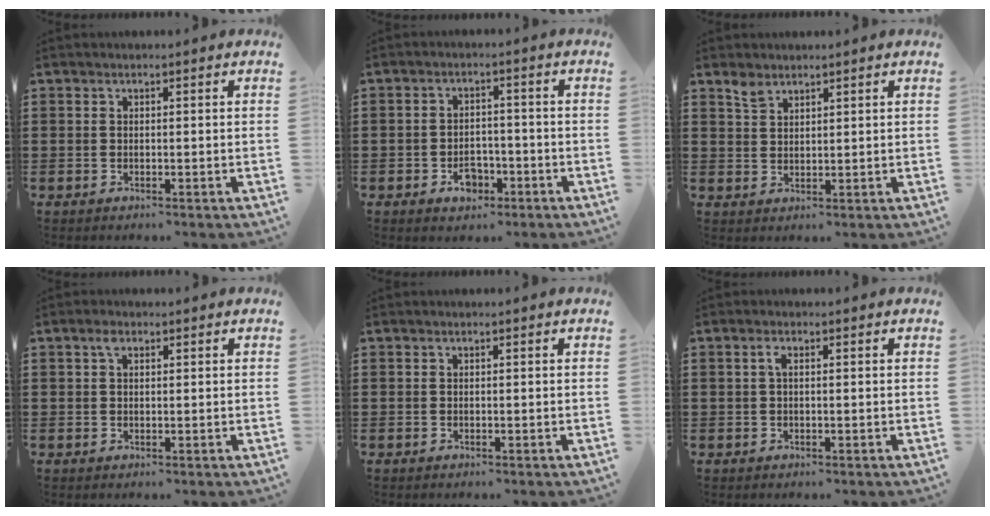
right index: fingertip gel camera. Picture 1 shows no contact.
{"total": 3.9, "force": [-2.1, 2.5, 2.1], "torque": [-0.039, 0.004, -0.037]}
{"total": 2.5, "force": [2.1, 1.1, 0.8], "torque": [-0.020, 0.001, 0.041]}
{"total": 1.6, "force": [0.8, 0.9, 1.1], "torque": [-0.026, 0.004, 0.015]}
{"total": 0.0}
{"total": 1.3, "force": [0.1, 0.4, 1.3], "torque": [-0.025, 0.003, 0.001]}